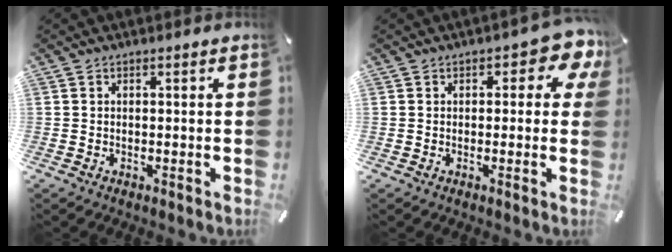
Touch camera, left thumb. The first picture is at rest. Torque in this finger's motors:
{"motor_torque": [0.69, -0.03, 0.51, 0.02, 0.03]}